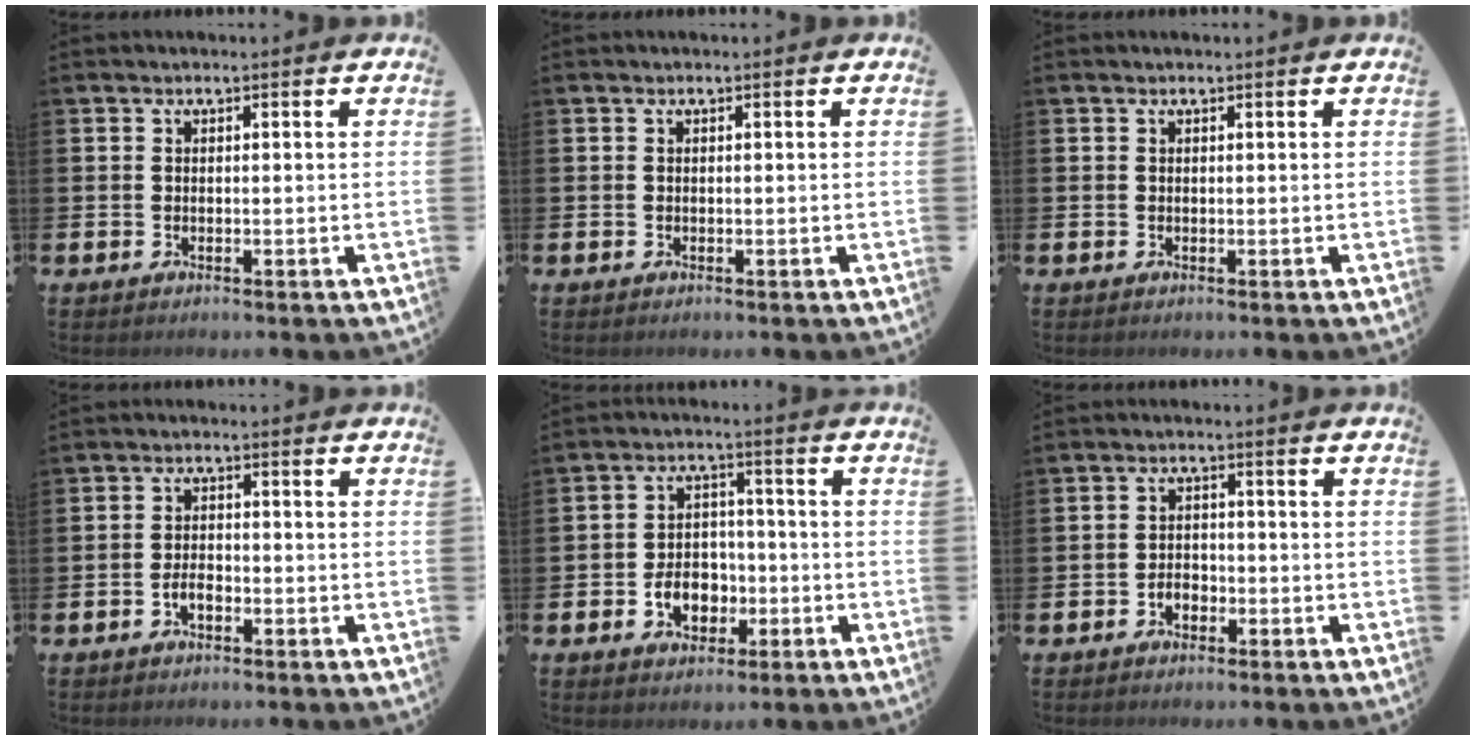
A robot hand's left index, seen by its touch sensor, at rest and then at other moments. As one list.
[{"total": 0.0}, {"total": 0.0}, {"total": 2.1, "force": [-0.9, 1.1, 1.5], "torque": [-0.028, 0.003, -0.019]}, {"total": 5.2, "force": [-2.0, 3.9, 2.8], "torque": [-0.038, 0.004, -0.044]}, {"total": 2.1, "force": [-1.2, 1.5, 0.9], "torque": [-0.019, 0.002, -0.026]}]